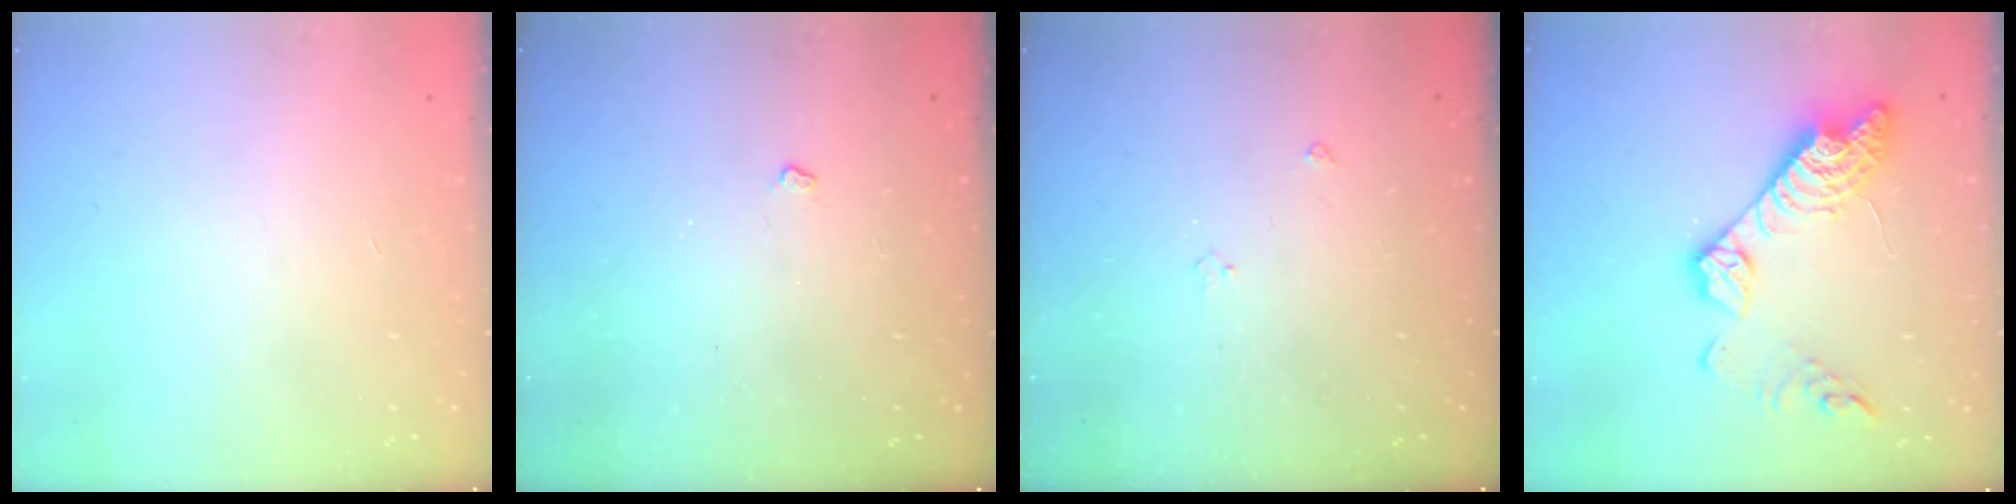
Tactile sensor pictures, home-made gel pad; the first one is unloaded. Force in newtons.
{"total": 3.0, "press": 2.9, "slide": 0.5}
{"total": 3.0, "press": 2.9, "slide": 0.5}
{"total": 17.3, "press": 17.3, "slide": 0.9}